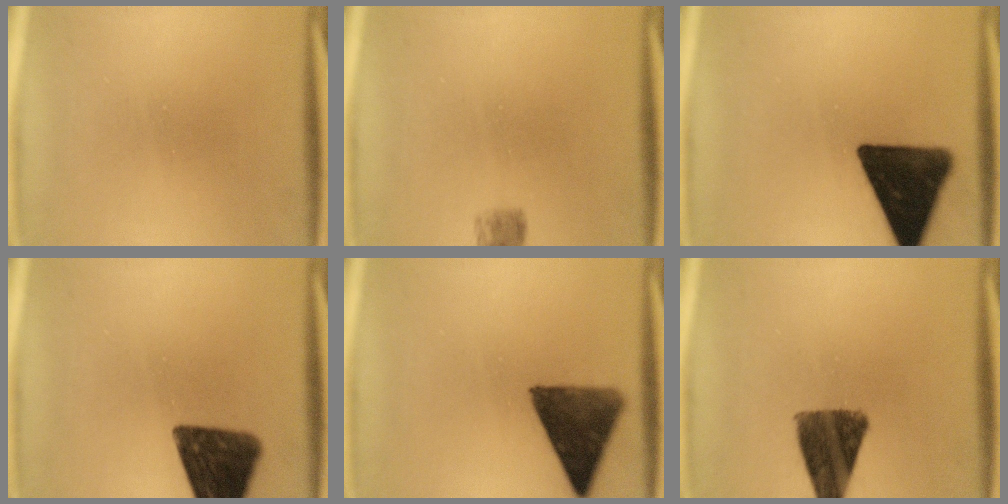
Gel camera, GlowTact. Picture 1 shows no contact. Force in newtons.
{"total": 2.6}
{"total": 16.7}
{"total": 15.0}
{"total": 11.3}
{"total": 10.7}